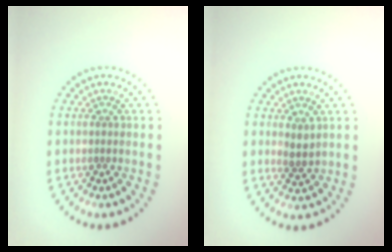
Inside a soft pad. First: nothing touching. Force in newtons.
{"total": 1.5, "press": 1.2, "slide": 0.8}